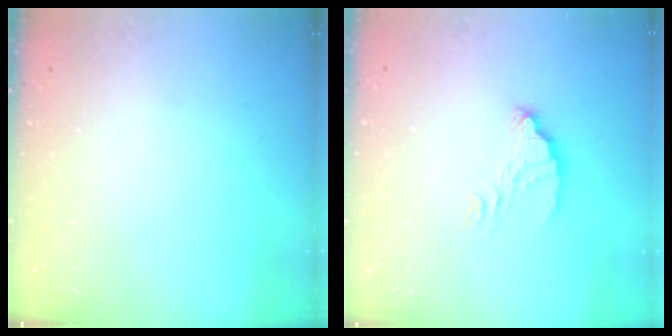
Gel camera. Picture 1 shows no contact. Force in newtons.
{"total": 5.0, "press": 5.0, "slide": 0.4}